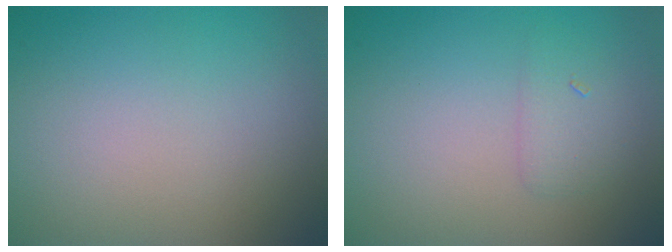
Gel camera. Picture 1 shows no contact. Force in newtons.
{"total": 1.5, "press": 1.5, "slide": 0.1}